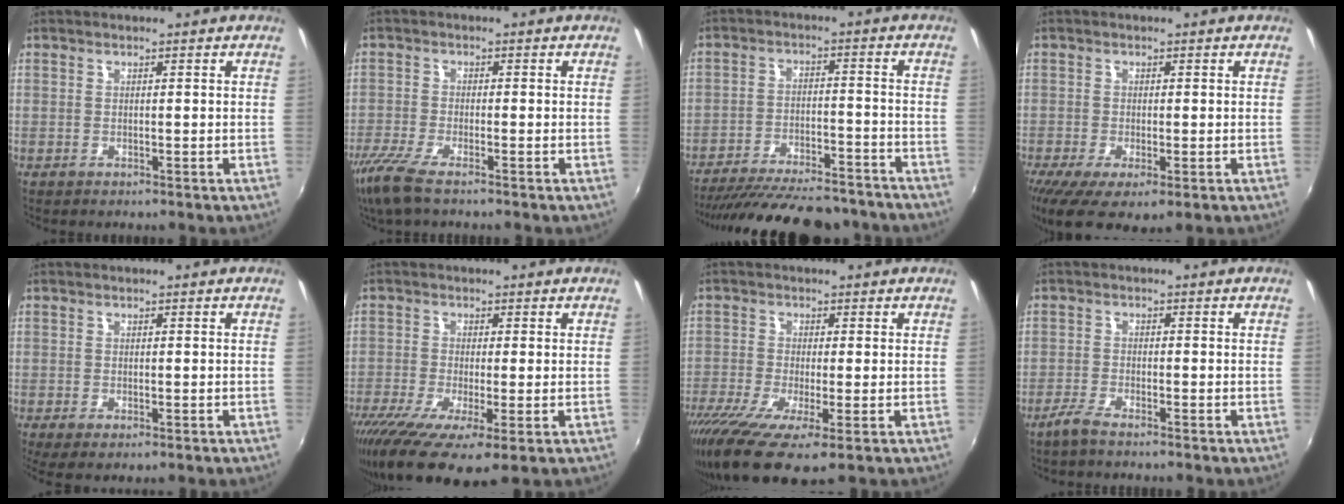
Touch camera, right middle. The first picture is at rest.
{"total": 7.6, "force": [-5.6, 1.5, 4.9], "torque": [-0.124, -0.032, -0.111]}
{"total": 23.3, "force": [-20.5, 6.0, 9.4], "torque": [-0.185, -0.015, -0.280]}
{"total": 8.0, "force": [-4.0, 2.5, 6.4], "torque": [-0.134, -0.040, -0.065]}
{"total": 3.5, "force": [-1.6, 1.0, 2.9], "torque": [-0.053, -0.018, -0.021]}
{"total": 12.8, "force": [-6.6, 3.0, 10.5], "torque": [-0.216, -0.056, -0.119]}
{"total": 11.9, "force": [-6.6, 2.5, 9.6], "torque": [-0.208, -0.056, -0.123]}
{"total": 2.9, "force": [-2.5, 0.2, 1.5], "torque": [-0.050, -0.004, -0.053]}